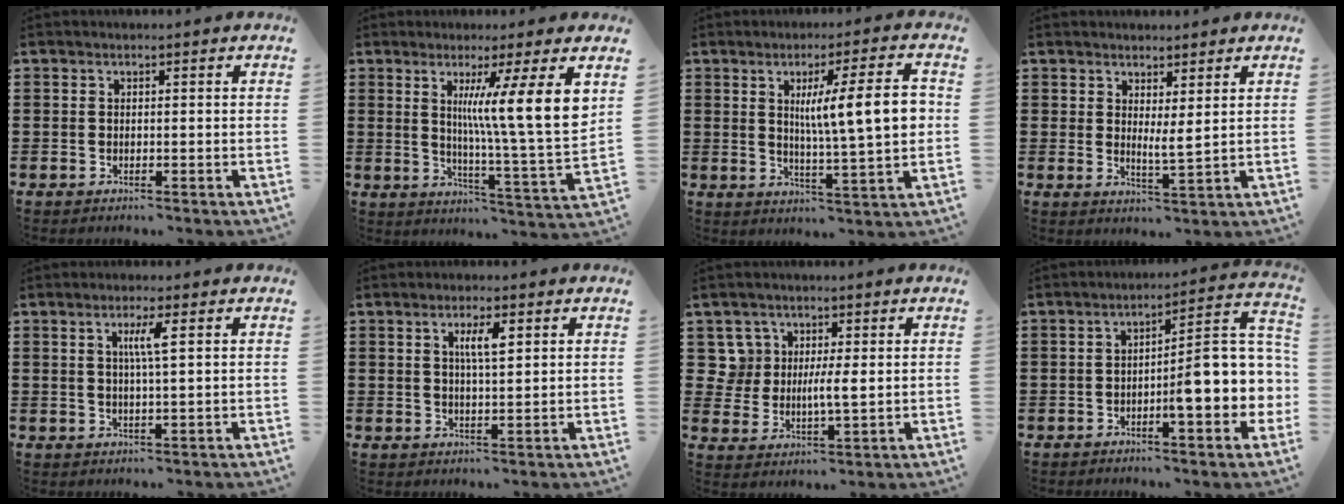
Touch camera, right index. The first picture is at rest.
{"total": 11.3, "force": [4.2, 0.3, 10.5], "torque": [-0.171, -0.026, 0.060]}
{"total": 10.3, "force": [1.9, 1.7, 10.0], "torque": [-0.156, -0.004, 0.020]}
{"total": 2.6, "force": [2.1, 0.3, 1.5], "torque": [-0.028, -0.007, 0.037]}
{"total": 3.4, "force": [1.0, 0.1, 3.2], "torque": [-0.066, 0.001, 0.013]}
{"total": 3.9, "force": [1.3, 1.0, 3.5], "torque": [-0.072, 0.009, 0.019]}
{"total": 4.8, "force": [1.5, 3.7, 2.6], "torque": [-0.061, 0.010, 0.026]}
{"total": 10.7, "force": [-1.8, 2.7, 10.2], "torque": [-0.138, -0.022, -0.036]}